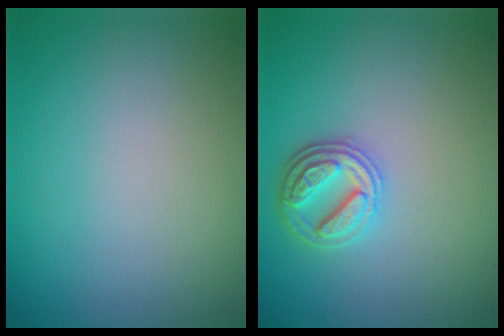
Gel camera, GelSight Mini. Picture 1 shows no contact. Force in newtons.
{"total": 3.3, "press": 3.1, "slide": 1.3}